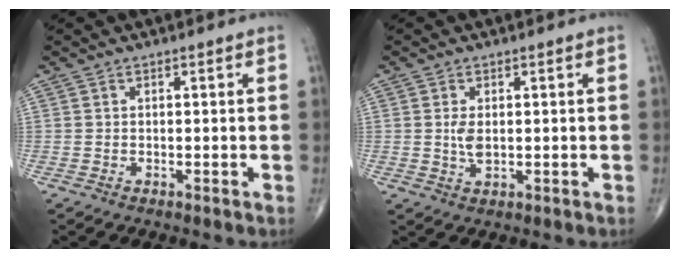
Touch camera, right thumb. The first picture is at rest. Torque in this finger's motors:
{"motor_torque": [0.31, 0.83, 0.12, -0.24, 0.05]}